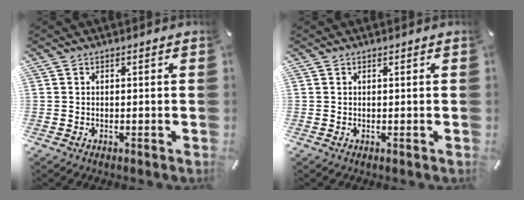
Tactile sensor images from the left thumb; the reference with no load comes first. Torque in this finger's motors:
{"motor_torque": [-0.38, -0.38, -0.12, 0.04, -0.02]}